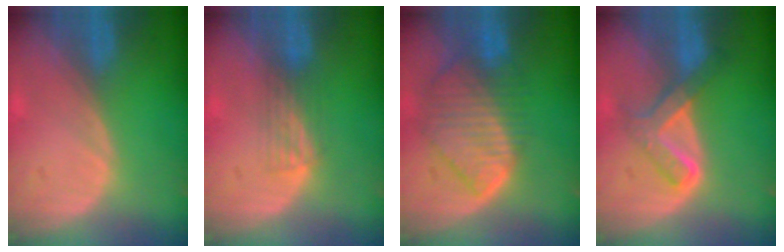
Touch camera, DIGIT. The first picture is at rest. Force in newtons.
{"total": 2.9, "press": 2.6, "slide": 1.2}
{"total": 9.7, "press": 8.5, "slide": 4.7}
{"total": 5.9, "press": 5.7, "slide": 1.6}